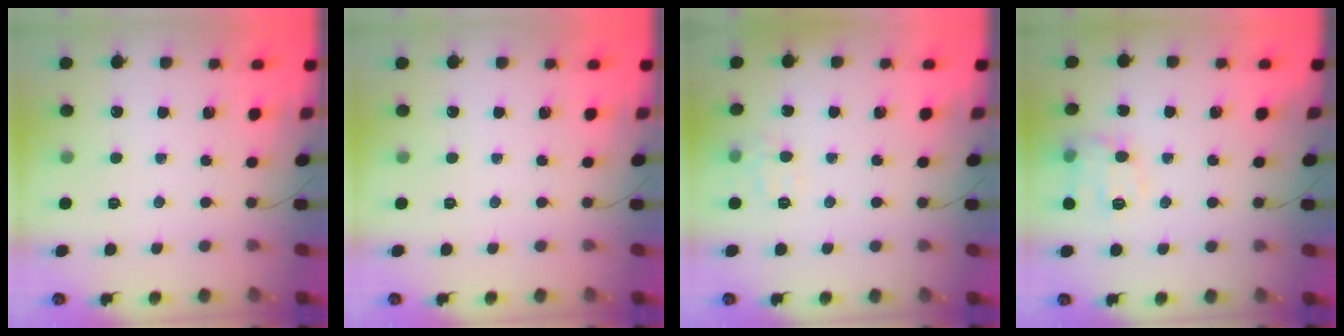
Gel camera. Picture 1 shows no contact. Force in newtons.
{"total": 0.0}
{"total": 4.3, "press": 4.1, "slide": 1.4}
{"total": 11.1, "press": 11.1, "slide": 0.2}